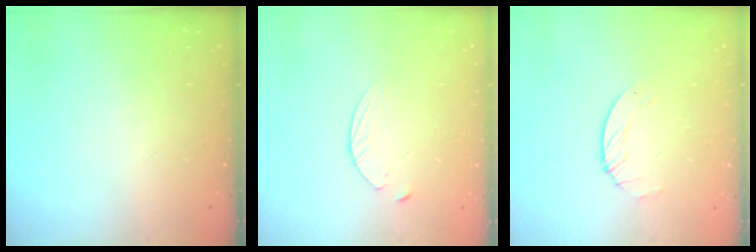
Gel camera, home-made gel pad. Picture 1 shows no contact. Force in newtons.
{"total": 3.1, "press": 3.1, "slide": 0.3}
{"total": 1.7, "press": 1.7, "slide": 0.2}